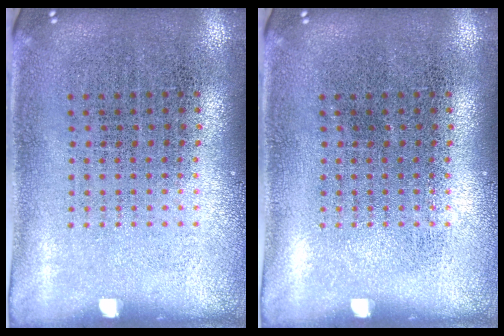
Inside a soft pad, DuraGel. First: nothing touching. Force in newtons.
{"total": 0.0}